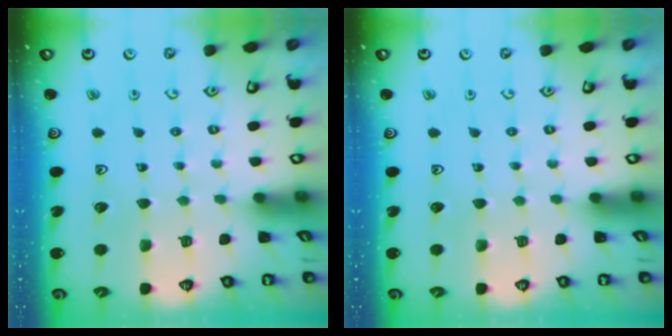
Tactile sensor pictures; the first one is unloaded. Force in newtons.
{"total": 0.0}